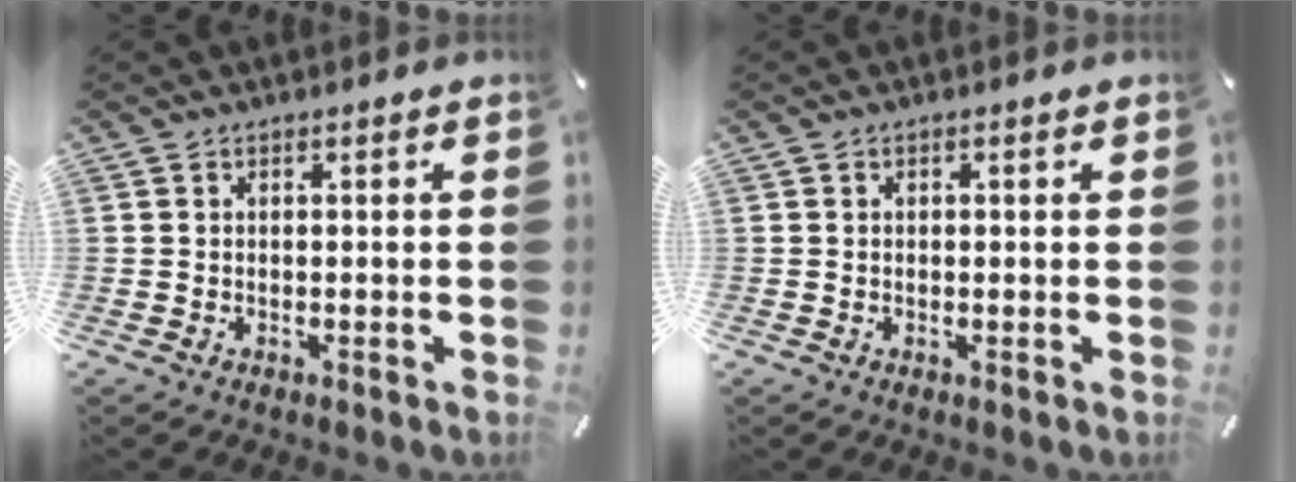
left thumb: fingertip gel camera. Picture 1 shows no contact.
{"total": 0.6, "force": [0.1, 0.3, 0.4], "torque": [-0.008, 0.002, 0.000]}